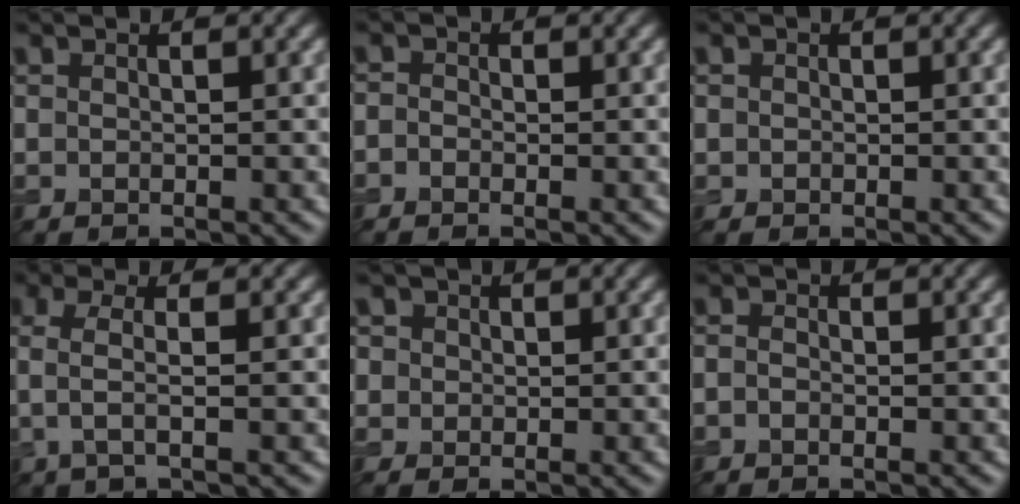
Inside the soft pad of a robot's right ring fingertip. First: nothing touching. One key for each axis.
{"total": 1.0, "fx": -0.4, "fy": 0.8, "fz": 0.3, "tx": -0.002, "ty": -0.001, "tz": -0.018}
{"total": 0.7, "fx": 0.0, "fy": 0.7, "fz": 0.1, "tx": 0.006, "ty": -0.002, "tz": -0.003}
{"total": 2.9, "fx": 0.1, "fy": 0.8, "fz": 2.8, "tx": -0.056, "ty": 0.004, "tz": -0.002}
{"total": 3.6, "fx": 1.6, "fy": 3.0, "fz": 1.4, "tx": -0.025, "ty": 0.014, "tz": 0.011}
{"total": 0.7, "fx": -0.4, "fy": 0.5, "fz": 0.3, "tx": -0.006, "ty": -0.001, "tz": -0.010}